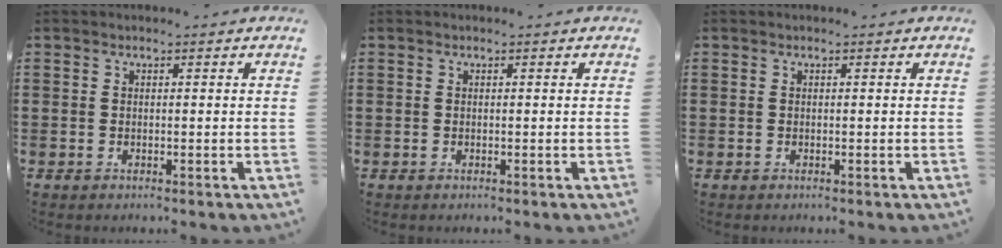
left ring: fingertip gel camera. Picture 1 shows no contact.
{"total": 0.0}
{"total": 0.0}